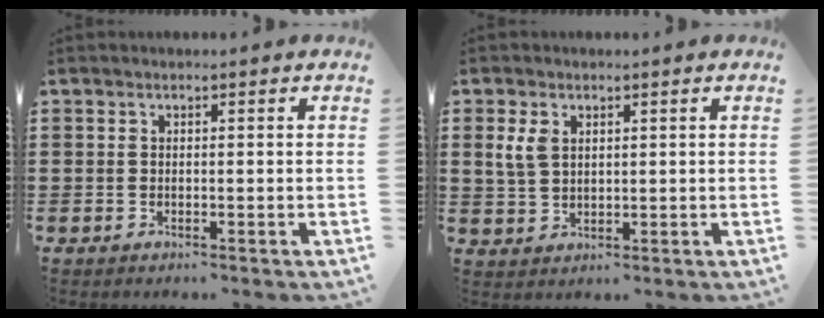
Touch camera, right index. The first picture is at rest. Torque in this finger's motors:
{"motor_torque": [0.19, 0.06, 0.32, 0.07]}